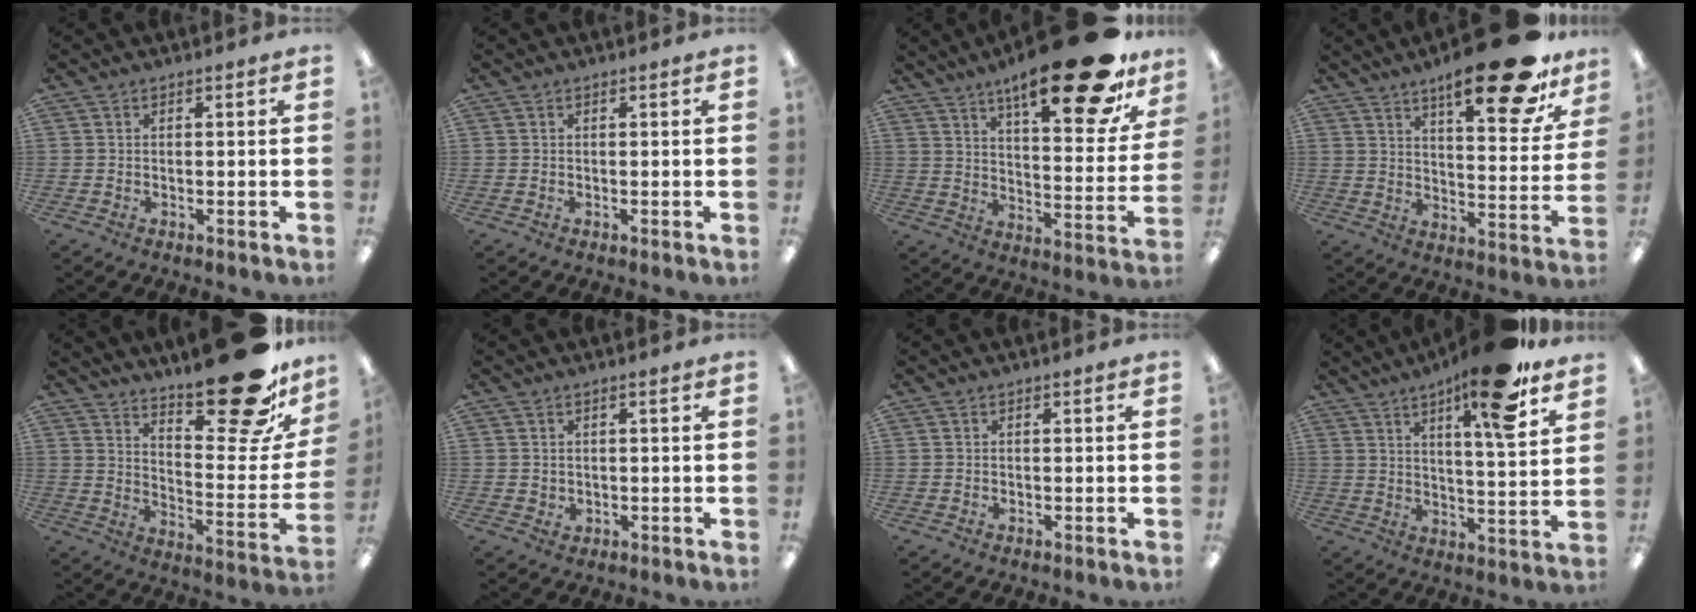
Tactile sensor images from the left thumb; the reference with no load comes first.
{"total": 0.0}
{"total": 23.4, "force": [16.0, 6.6, 15.8], "torque": [-0.231, -0.099, 0.254]}
{"total": 20.4, "force": [13.7, 6.2, 13.7], "torque": [-0.198, -0.080, 0.218]}
{"total": 24.1, "force": [17.5, 7.5, 14.8], "torque": [-0.178, -0.131, 0.282]}
{"total": 1.4, "force": [0.9, 1.0, 0.4], "torque": [-0.009, 0.003, 0.015]}
{"total": 0.0}
{"total": 15.5, "force": [10.2, 2.9, 11.3], "torque": [-0.168, -0.053, 0.155]}